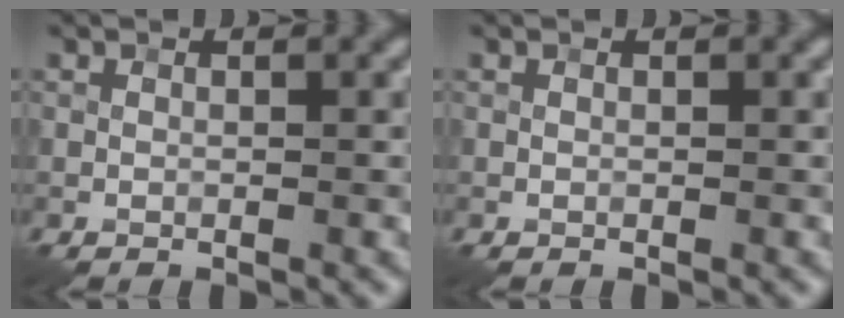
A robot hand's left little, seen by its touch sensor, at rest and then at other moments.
{"total": 0.0}